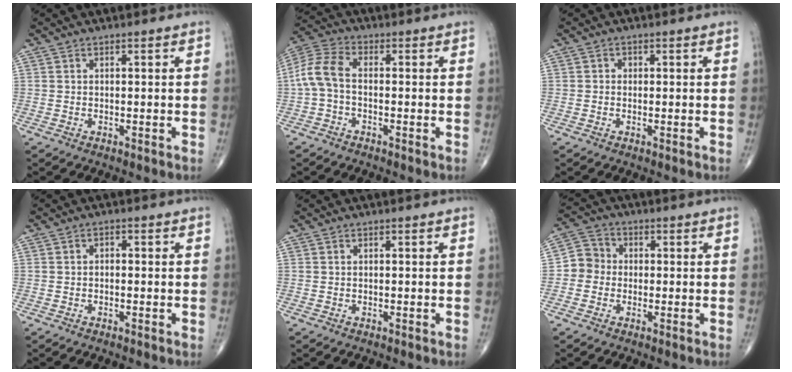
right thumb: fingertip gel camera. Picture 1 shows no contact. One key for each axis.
{"total": 7.0, "fx": -0.9, "fy": 3.9, "fz": 5.8, "tx": -0.128, "ty": 0.022, "tz": -0.029}
{"total": 0.8, "fx": 0.0, "fy": 0.7, "fz": 0.3, "tx": 0.001, "ty": 0.002, "tz": -0.003}
{"total": 0.9, "fx": -0.1, "fy": 0.6, "fz": 0.6, "tx": -0.003, "ty": 0.003, "tz": -0.006}
{"total": 0.0}
{"total": 5.1, "fx": -0.7, "fy": 4.8, "fz": 1.6, "tx": -0.007, "ty": 0.016, "tz": -0.029}